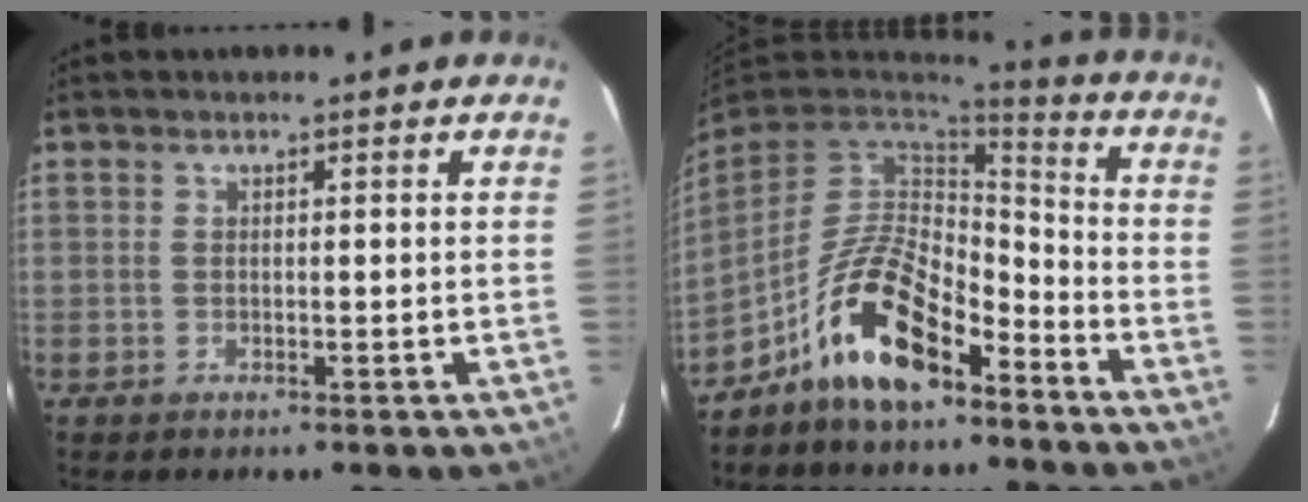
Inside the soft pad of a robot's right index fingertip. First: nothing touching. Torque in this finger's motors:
{"motor_torque": [0.66, -0.64, 1.05, 0.21]}